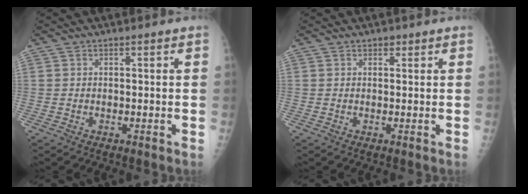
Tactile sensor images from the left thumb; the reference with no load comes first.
{"total": 0.9, "force": [0.6, 0.5, 0.4], "torque": [0.001, -0.004, 0.007]}